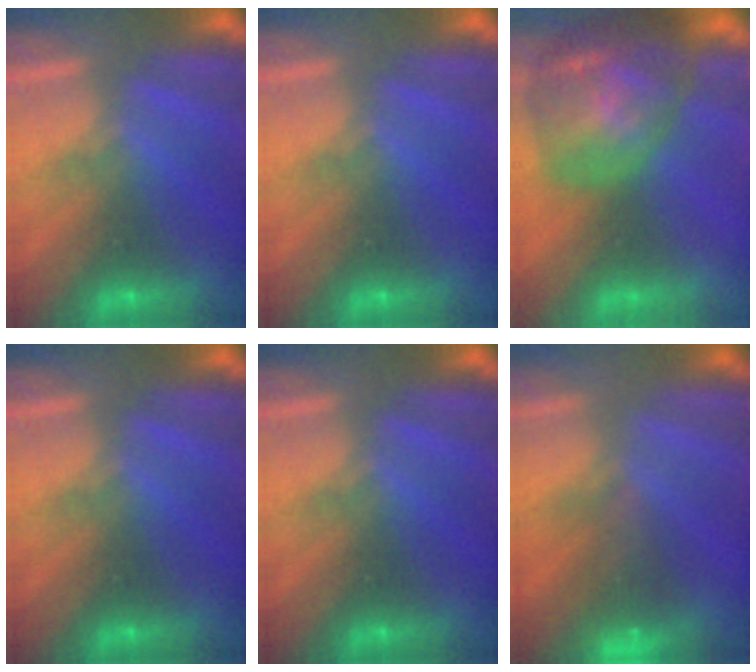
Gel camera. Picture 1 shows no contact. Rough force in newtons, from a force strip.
{"total": 0.0}
{"total": 7.5}
{"total": 0.0}
{"total": 0.0}
{"total": 7.2}